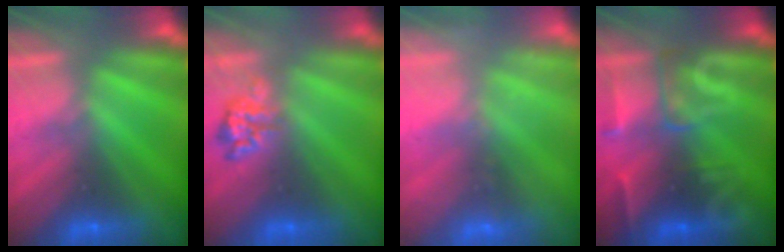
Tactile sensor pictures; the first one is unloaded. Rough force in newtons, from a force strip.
{"total": 2.4}
{"total": 2.3}
{"total": 2.9}